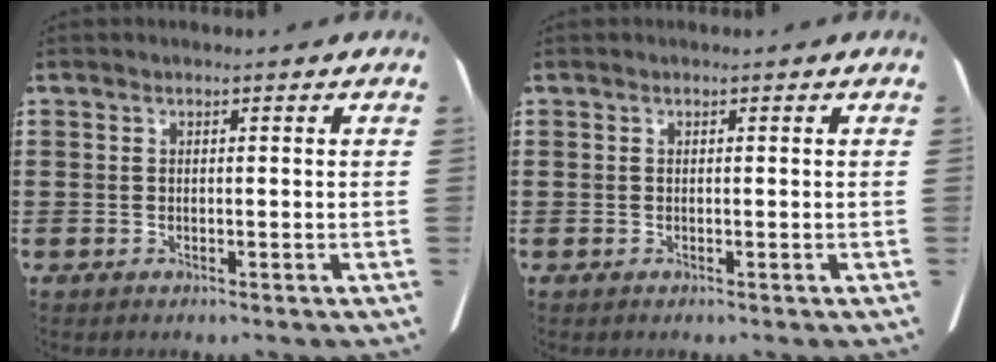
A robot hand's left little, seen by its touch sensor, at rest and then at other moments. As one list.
[{"total": 0.0}]